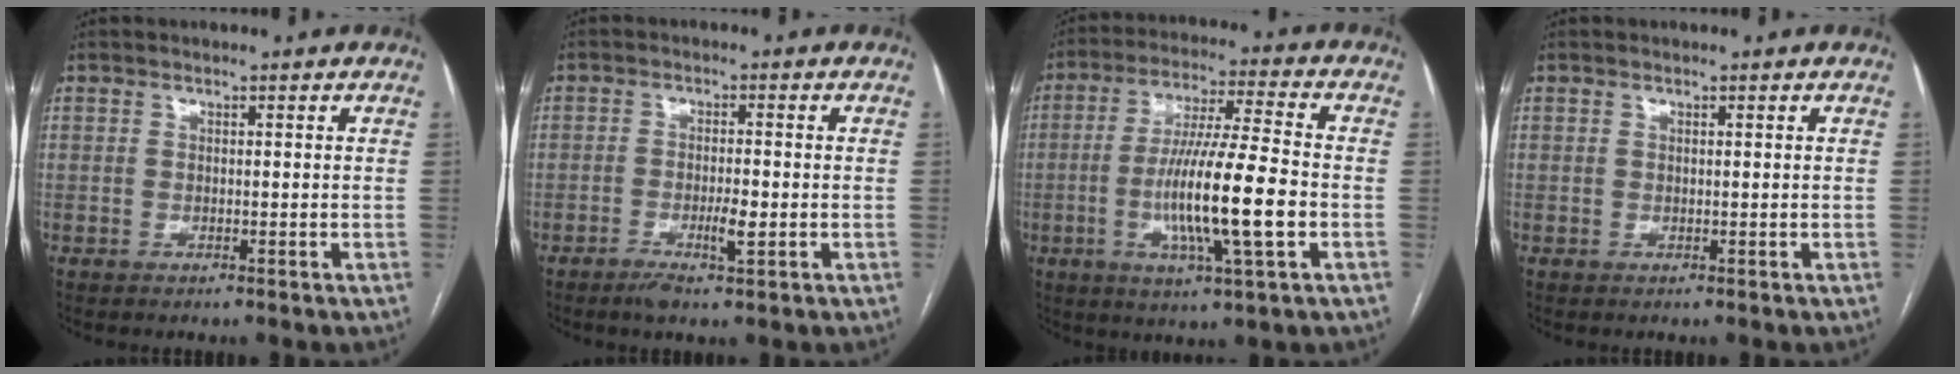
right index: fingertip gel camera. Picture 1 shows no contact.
{"total": 3.8, "force": [-1.5, 0.6, 3.5], "torque": [-0.066, -0.003, -0.026]}
{"total": 14.1, "force": [-3.2, 0.6, 13.8], "torque": [-0.255, -0.008, -0.058]}
{"total": 0.0}